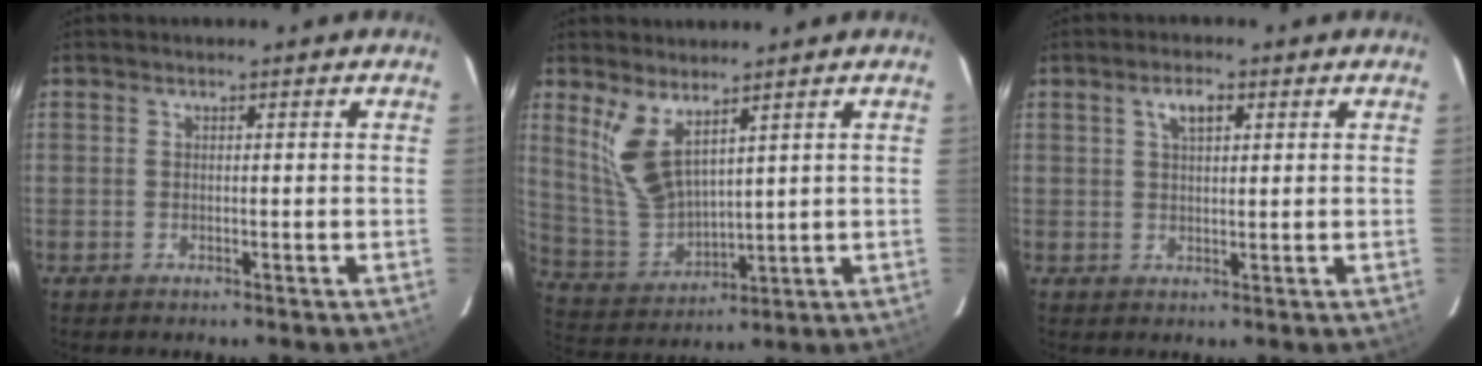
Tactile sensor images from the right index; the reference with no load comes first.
{"total": 8.9, "force": [5.3, 3.6, 6.2], "torque": [-0.127, -0.008, 0.126]}
{"total": 3.4, "force": [1.6, 1.2, 2.8], "torque": [-0.050, 0.008, 0.029]}